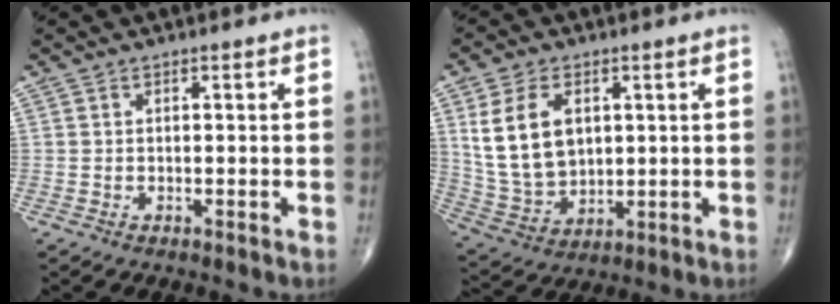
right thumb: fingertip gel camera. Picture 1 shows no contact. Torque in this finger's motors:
{"motor_torque": [-0.72, 1.26, 0.99, 0.99, 0.14]}